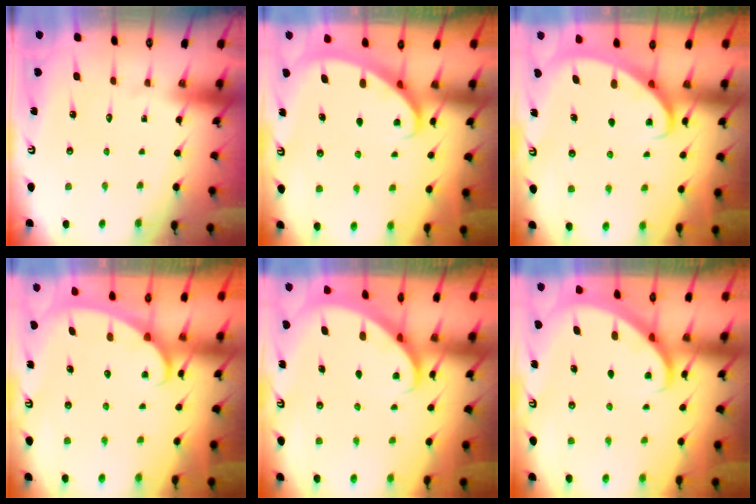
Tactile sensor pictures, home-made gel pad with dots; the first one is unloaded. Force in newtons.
{"total": 2.5, "press": 2.4, "slide": 0.4}
{"total": 2.3, "press": 2.3, "slide": 0.3}
{"total": 2.4, "press": 2.4, "slide": 0.3}
{"total": 2.8, "press": 2.8, "slide": 0.2}
{"total": 2.8, "press": 2.8, "slide": 0.2}